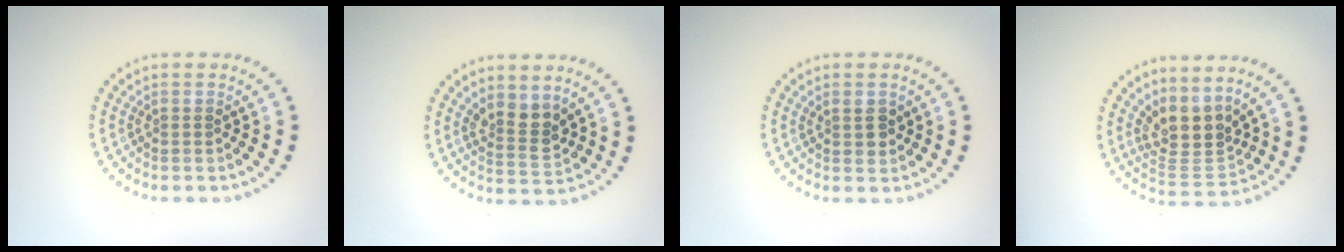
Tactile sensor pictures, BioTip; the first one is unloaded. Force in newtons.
{"total": 2.7, "press": 2.3, "slide": 1.4}
{"total": 1.6, "press": 1.5, "slide": 0.5}
{"total": 3.9, "press": 2.8, "slide": 2.8}